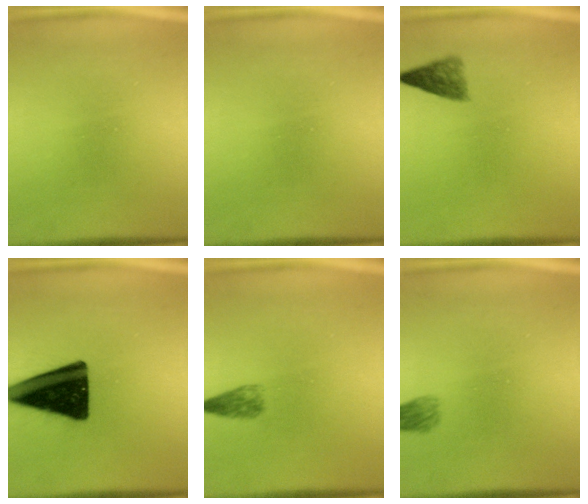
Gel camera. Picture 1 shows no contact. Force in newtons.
{"total": 0.0}
{"total": 2.9}
{"total": 16.9}
{"total": 1.4}
{"total": 2.3}